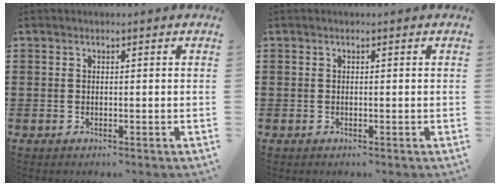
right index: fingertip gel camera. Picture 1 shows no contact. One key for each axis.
{"total": 0.0}